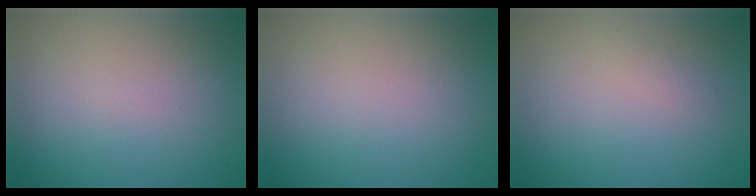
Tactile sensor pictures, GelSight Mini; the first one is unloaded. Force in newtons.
{"total": 0.0}
{"total": 0.7, "press": 0.7, "slide": 0.1}